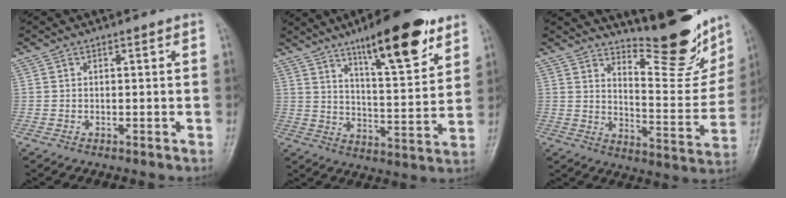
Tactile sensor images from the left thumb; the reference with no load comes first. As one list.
[{"total": 16.9, "force": [10.8, 4.3, 12.2], "torque": [-0.159, -0.058, 0.172]}, {"total": 15.9, "force": [13.6, 3.8, 7.4], "torque": [-0.073, -0.118, 0.196]}]